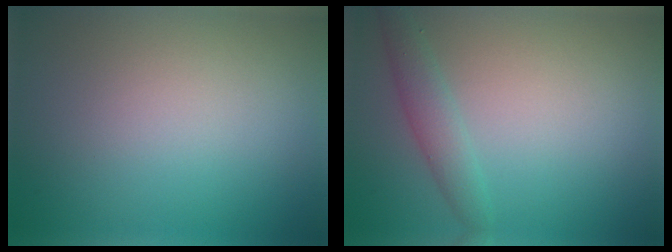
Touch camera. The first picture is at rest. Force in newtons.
{"total": 2.2, "press": 2.2, "slide": 0.0}